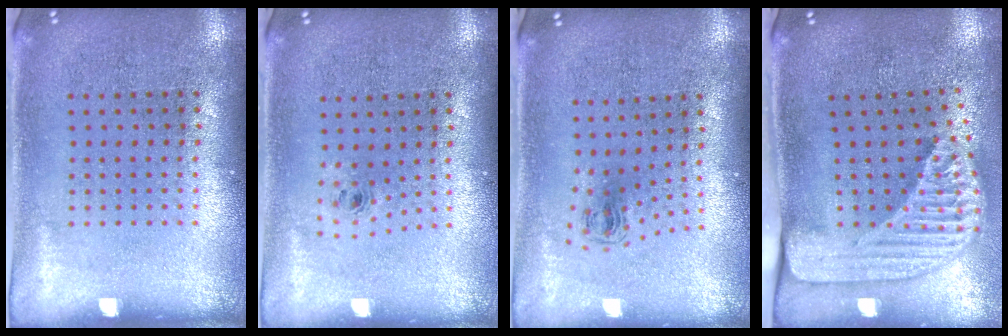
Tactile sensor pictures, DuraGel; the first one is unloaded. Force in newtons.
{"total": 0.6, "press": 0.3, "slide": 0.5}
{"total": 0.7, "press": 0.4, "slide": 0.6}
{"total": 2.5, "press": 1.7, "slide": 1.7}